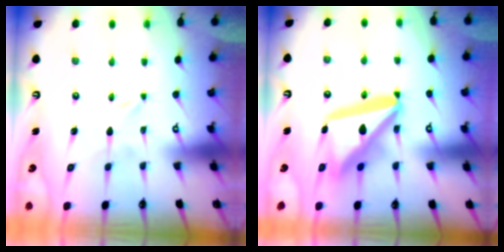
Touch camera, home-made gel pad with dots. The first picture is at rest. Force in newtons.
{"total": 18.4, "press": 18.3, "slide": 2.1}